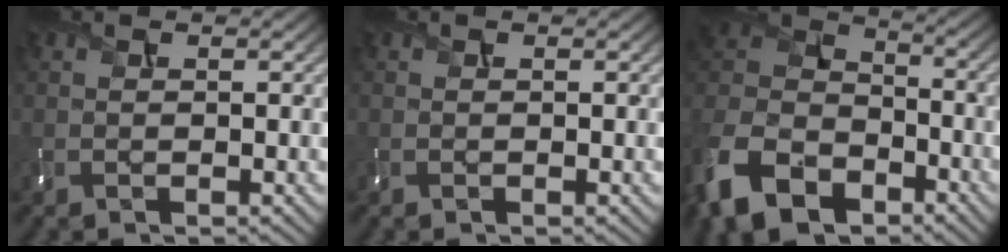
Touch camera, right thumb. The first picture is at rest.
{"total": 0.0}
{"total": 15.5, "force": [-9.7, 9.3, 7.8], "torque": [-0.225, -0.037, -0.191]}